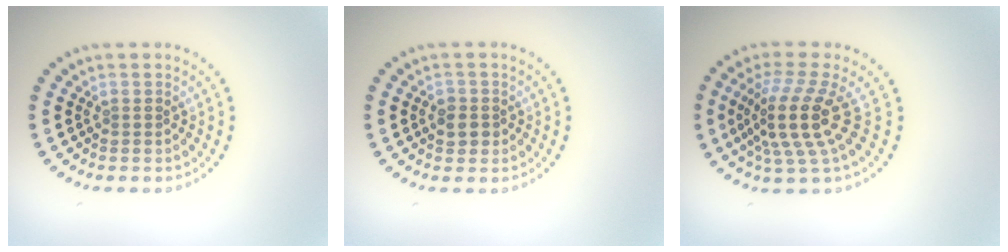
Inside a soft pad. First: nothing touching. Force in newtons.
{"total": 1.7, "press": 1.6, "slide": 0.5}
{"total": 4.9, "press": 3.6, "slide": 3.4}